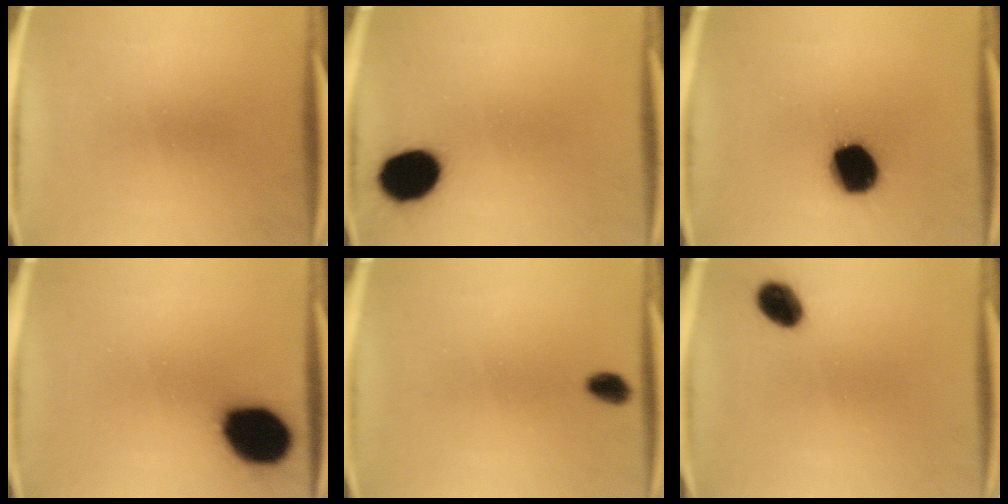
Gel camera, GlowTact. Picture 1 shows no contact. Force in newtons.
{"total": 12.6}
{"total": 14.6}
{"total": 17.1}
{"total": 2.7}
{"total": 6.3}